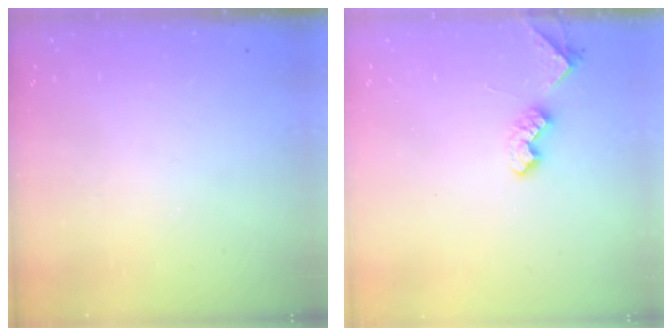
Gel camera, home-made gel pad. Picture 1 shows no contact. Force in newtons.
{"total": 3.8, "press": 3.8, "slide": 0.6}